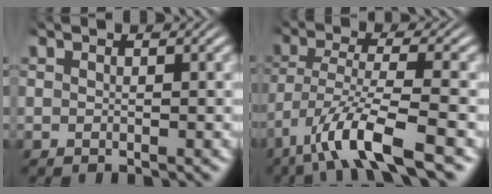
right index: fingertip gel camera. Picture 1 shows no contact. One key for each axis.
{"total": 6.2, "fx": -3.1, "fy": 1.8, "fz": 5.1, "tx": -0.111, "ty": -0.026, "tz": -0.037}